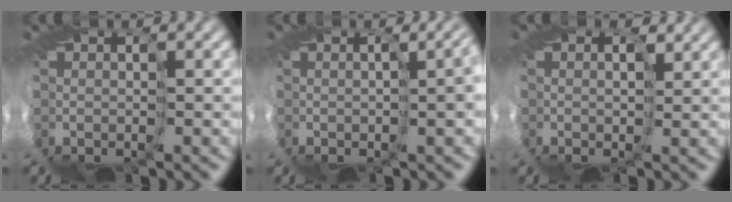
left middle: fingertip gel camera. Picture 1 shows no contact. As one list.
[{"total": 4.3, "force": [-0.7, 1.3, 4.0], "torque": [-0.048, 0.001, 0.002]}, {"total": 1.9, "force": [1.4, 0.8, 1.1], "torque": [-0.032, 0.010, 0.013]}]